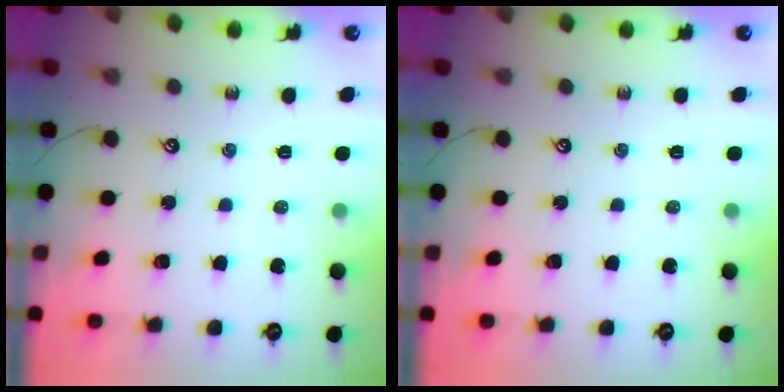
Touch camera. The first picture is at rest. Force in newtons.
{"total": 0.0}